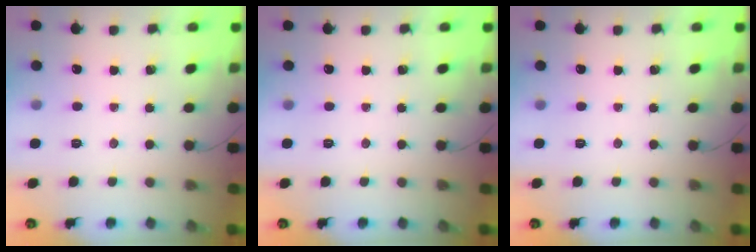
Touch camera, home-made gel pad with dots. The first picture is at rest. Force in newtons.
{"total": 0.0}
{"total": 0.0}